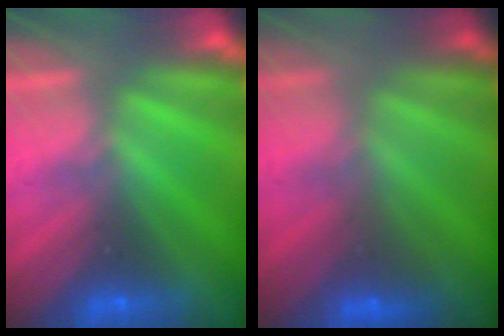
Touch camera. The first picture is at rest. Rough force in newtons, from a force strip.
{"total": 2.5}